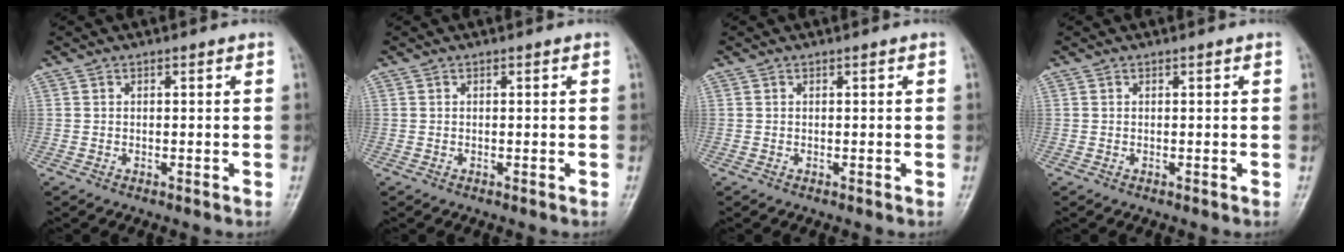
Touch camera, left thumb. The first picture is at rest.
{"total": 0.0}
{"total": 0.0}
{"total": 0.0}